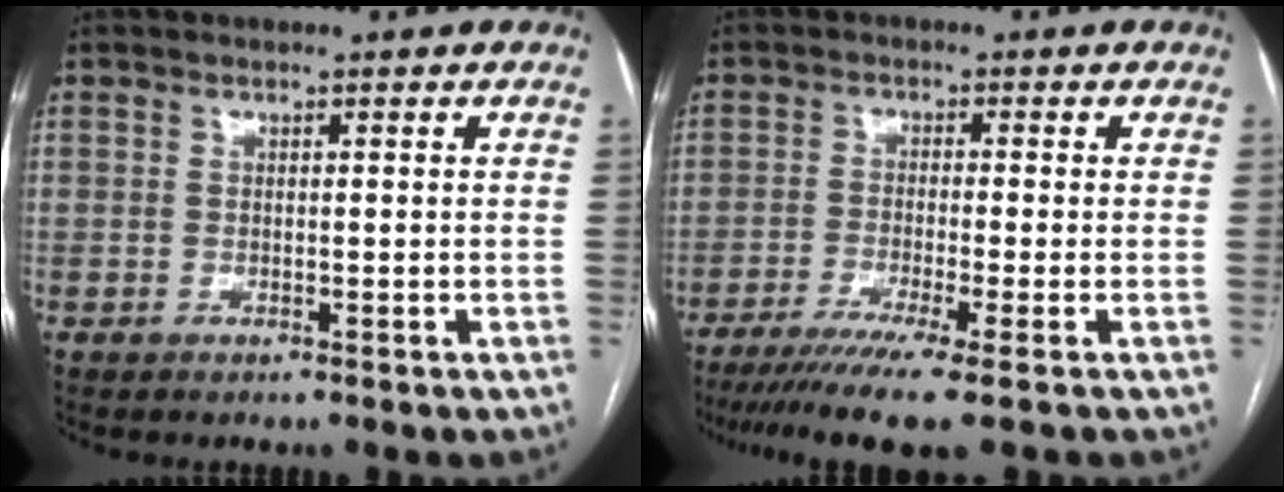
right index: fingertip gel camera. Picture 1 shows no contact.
{"total": 9.3, "force": [-6.6, -1.0, 6.4], "torque": [-0.097, -0.023, -0.105]}